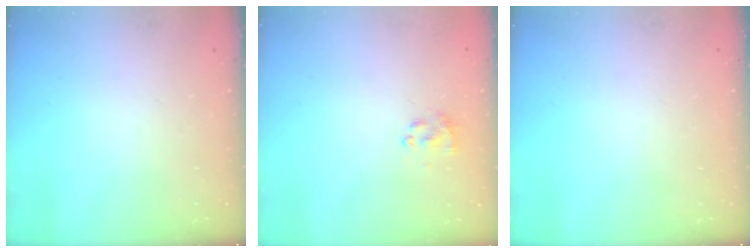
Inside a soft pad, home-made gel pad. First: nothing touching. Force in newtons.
{"total": 1.4, "press": 1.3, "slide": 0.6}
{"total": 0.0}